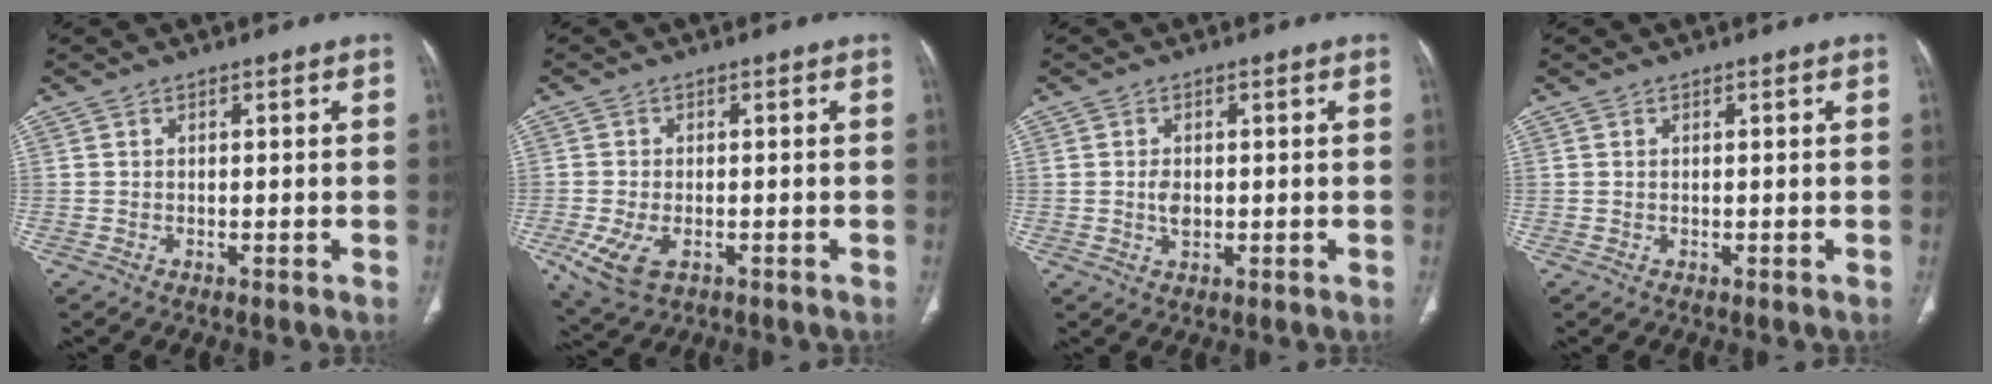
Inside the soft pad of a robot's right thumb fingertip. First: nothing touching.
{"total": 6.9, "force": [-2.4, 3.9, 5.2], "torque": [-0.112, -0.004, -0.035]}
{"total": 2.7, "force": [-0.1, 1.7, 2.0], "torque": [-0.035, -0.002, 0.000]}
{"total": 0.0}